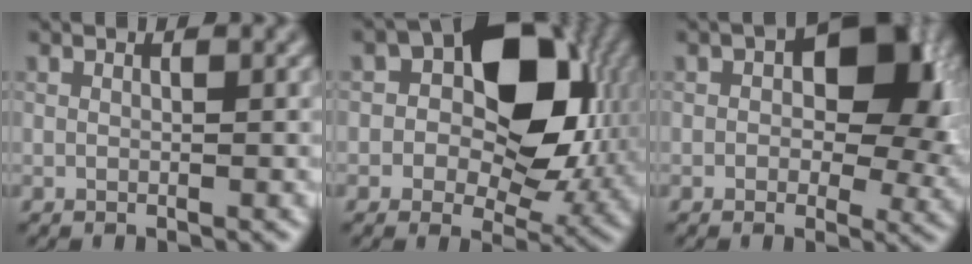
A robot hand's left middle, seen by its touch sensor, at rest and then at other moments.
{"total": 9.7, "force": [1.4, 6.5, 7.0], "torque": [-0.094, 0.009, 0.029]}
{"total": 8.1, "force": [1.4, 4.7, 6.4], "torque": [-0.097, 0.012, 0.029]}